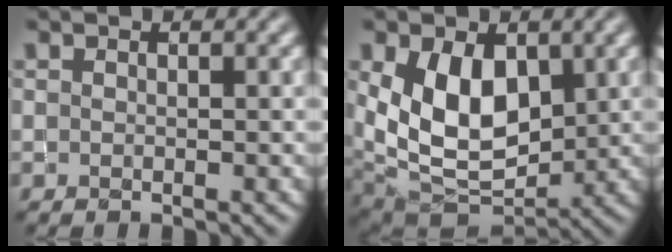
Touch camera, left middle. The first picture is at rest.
{"total": 9.3, "force": [1.5, 5.9, 7.0], "torque": [-0.131, -0.007, 0.025]}